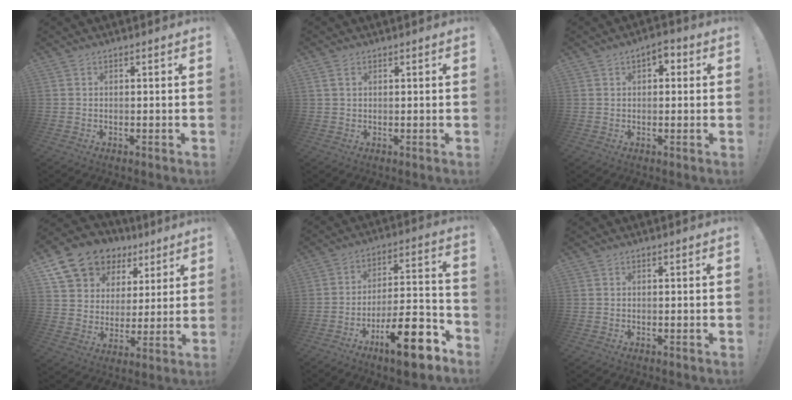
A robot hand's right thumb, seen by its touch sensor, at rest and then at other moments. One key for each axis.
{"total": 2.1, "fx": 0.9, "fy": 1.3, "fz": 1.4, "tx": -0.024, "ty": 0.002, "tz": 0.016}
{"total": 3.4, "fx": 1.0, "fy": 2.3, "fz": 2.3, "tx": -0.023, "ty": 0.000, "tz": 0.013}
{"total": 14.4, "fx": 9.1, "fy": 9.8, "fz": 5.2, "tx": -0.089, "ty": -0.057, "tz": 0.179}
{"total": 18.6, "fx": -11.4, "fy": 5.2, "fz": 13.7, "tx": -0.192, "ty": 0.071, "tz": -0.181}
{"total": 0.0}